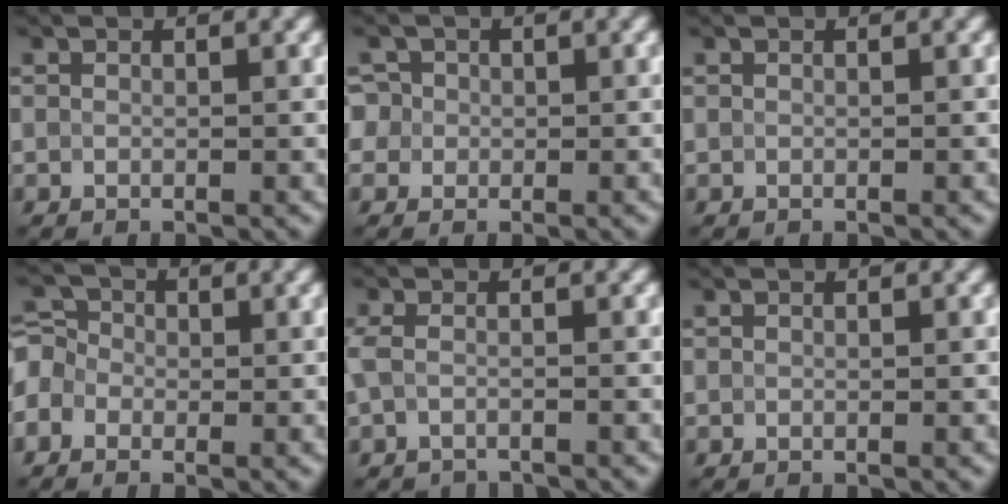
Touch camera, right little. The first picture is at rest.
{"total": 3.3, "force": [0.8, 3.0, 1.1], "torque": [-0.006, 0.022, -0.004]}
{"total": 0.0}
{"total": 3.7, "force": [-0.9, 3.2, 1.6], "torque": [-0.025, 0.022, -0.034]}
{"total": 2.9, "force": [-2.6, 0.6, 1.1], "torque": [-0.034, -0.018, -0.049]}
{"total": 0.0}